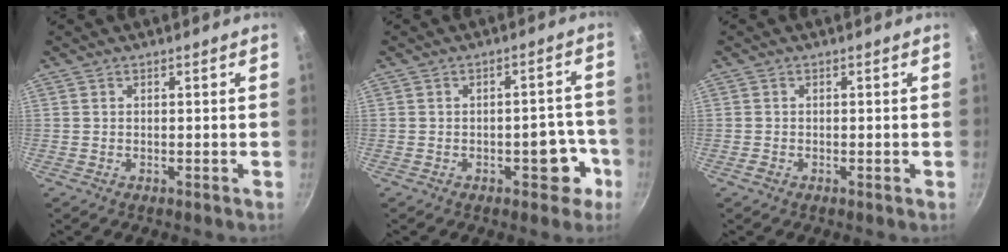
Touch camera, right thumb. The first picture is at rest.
{"total": 6.7, "force": [-3.0, 3.8, 4.7], "torque": [-0.010, 0.034, -0.034]}
{"total": 0.8, "force": [-0.5, 0.4, 0.5], "torque": [-0.011, 0.002, -0.012]}